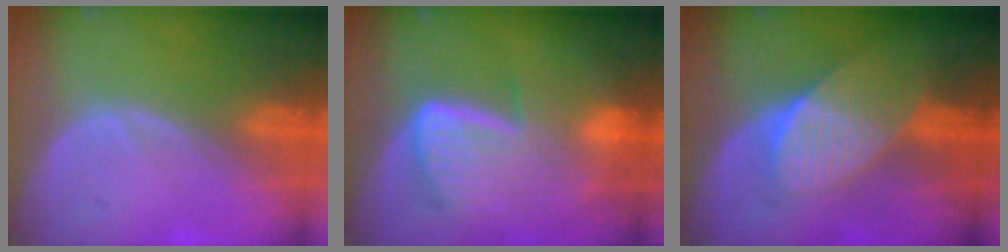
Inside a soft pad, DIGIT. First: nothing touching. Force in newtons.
{"total": 9.2, "press": 8.0, "slide": 4.5}
{"total": 7.8, "press": 7.0, "slide": 3.4}